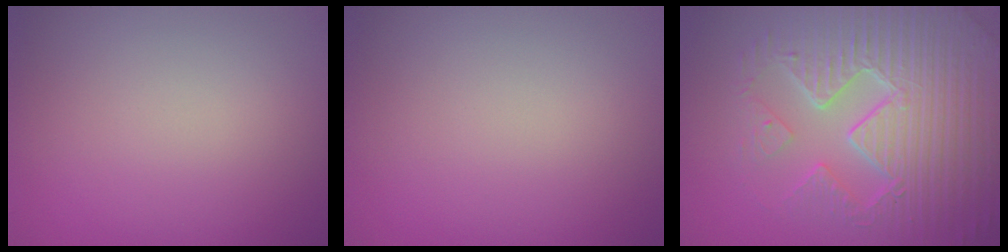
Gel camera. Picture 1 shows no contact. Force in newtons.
{"total": 0.0}
{"total": 9.5, "press": 6.7, "slide": 6.8}